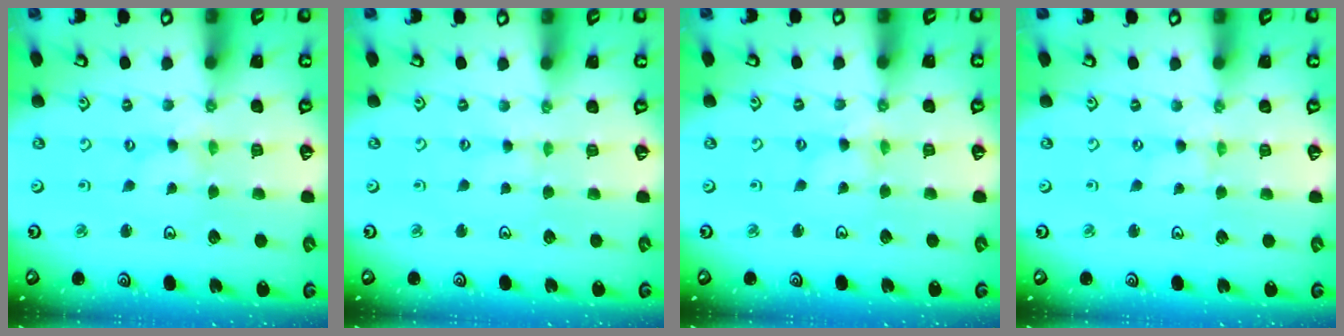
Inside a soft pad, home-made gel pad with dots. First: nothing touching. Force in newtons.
{"total": 1.3, "press": 1.3, "slide": 0.3}
{"total": 1.6, "press": 1.6, "slide": 0.2}
{"total": 0.0}